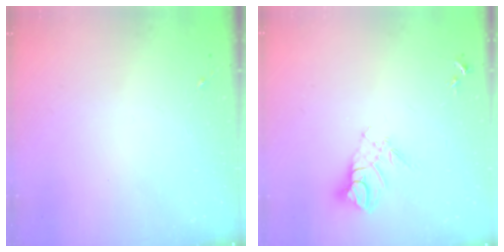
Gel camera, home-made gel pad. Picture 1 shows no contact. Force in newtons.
{"total": 8.8, "press": 8.7, "slide": 0.7}